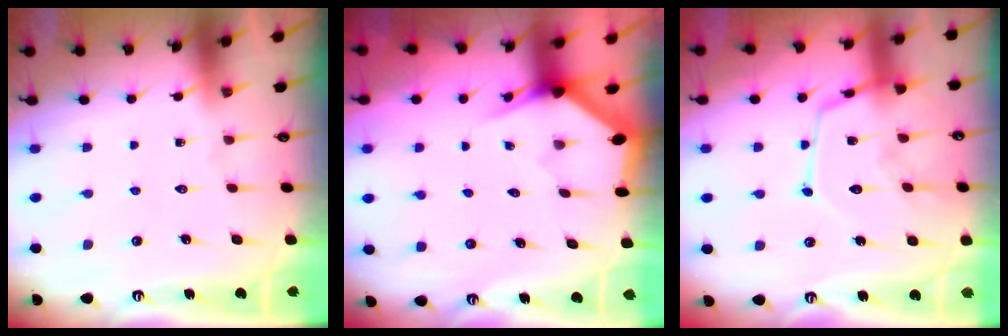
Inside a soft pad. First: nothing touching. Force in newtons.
{"total": 3.1, "press": 3.1, "slide": 0.0}
{"total": 14.0, "press": 14.0, "slide": 1.0}